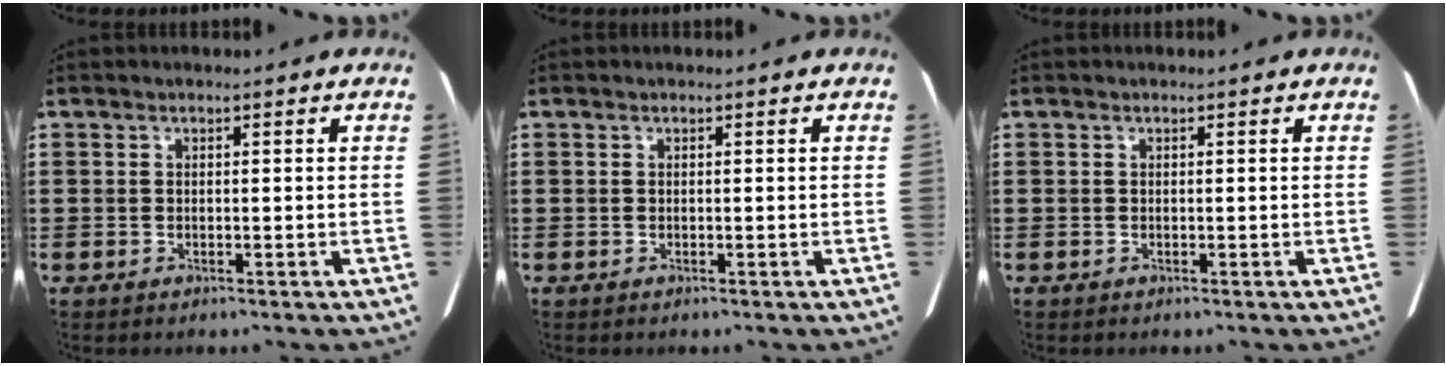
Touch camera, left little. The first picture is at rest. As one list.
[{"total": 0.0}, {"total": 0.0}]